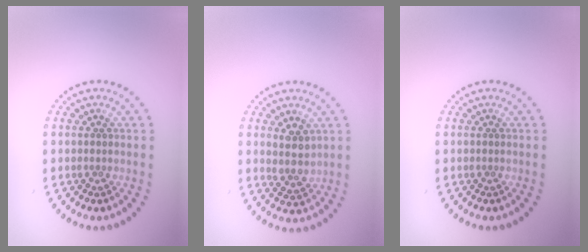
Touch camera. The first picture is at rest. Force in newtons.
{"total": 2.6, "press": 2.2, "slide": 1.4}
{"total": 0.0}